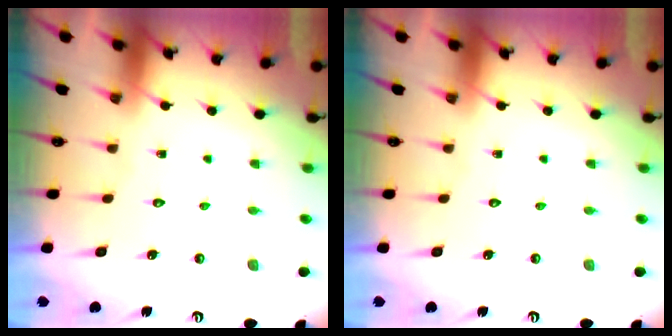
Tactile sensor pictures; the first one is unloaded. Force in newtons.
{"total": 0.0}